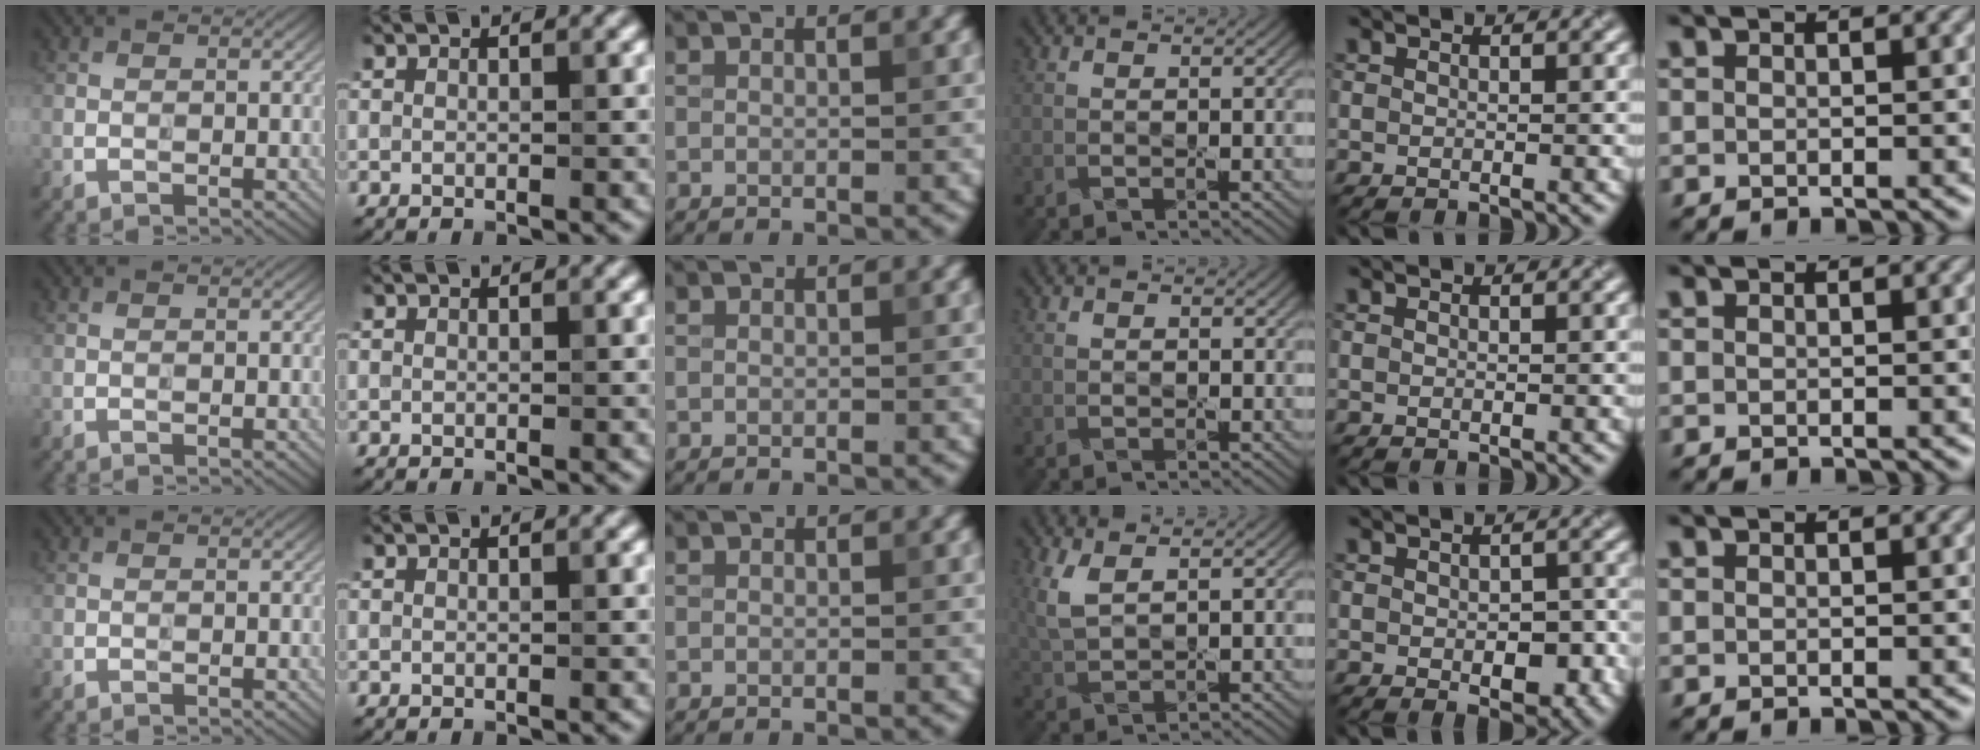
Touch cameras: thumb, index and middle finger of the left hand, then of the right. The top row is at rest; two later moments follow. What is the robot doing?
{"motion": "peel", "object": "lint roller sheet"}